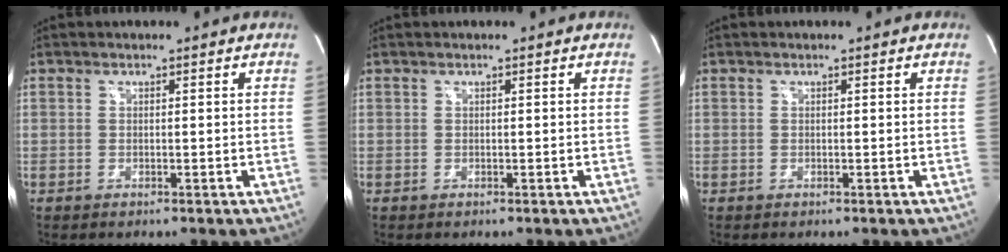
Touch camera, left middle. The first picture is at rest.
{"total": 0.0}
{"total": 0.0}